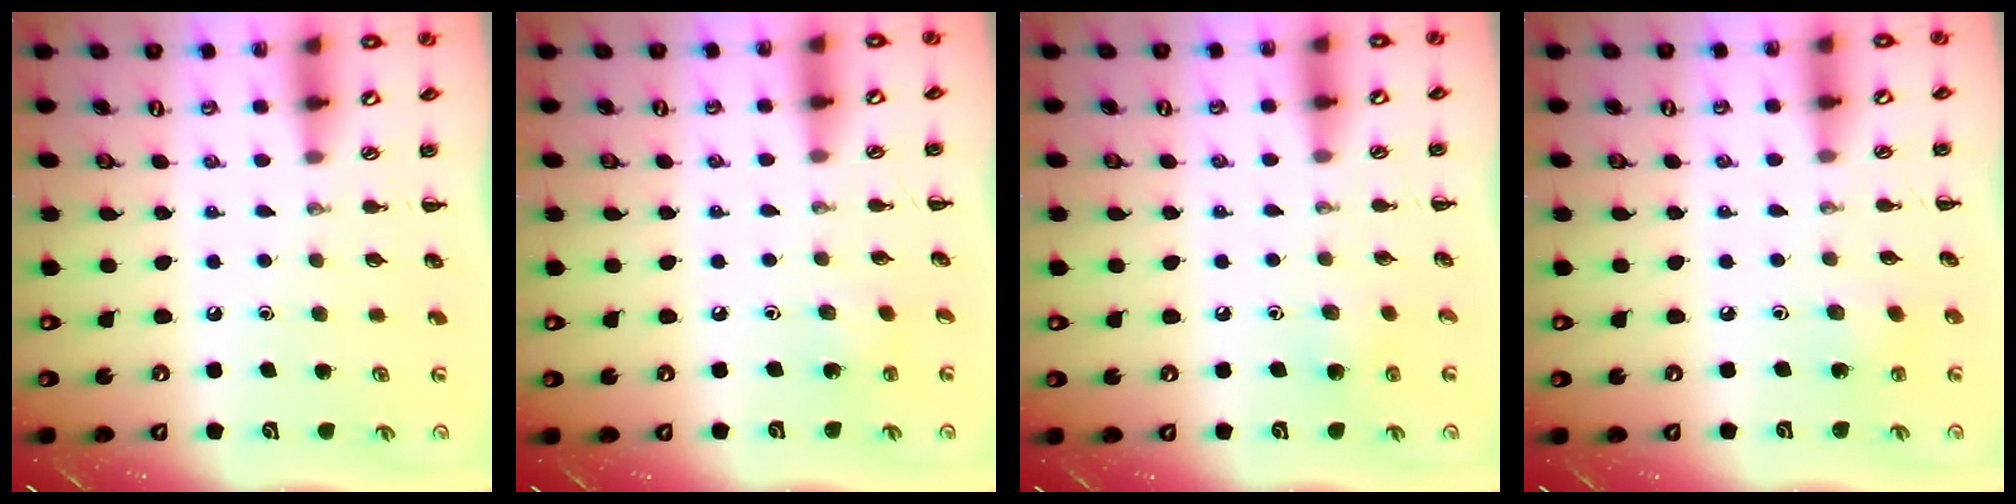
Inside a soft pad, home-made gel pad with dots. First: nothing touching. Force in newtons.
{"total": 1.9, "press": 1.8, "slide": 0.6}
{"total": 4.9, "press": 4.7, "slide": 1.2}
{"total": 2.2, "press": 2.0, "slide": 0.7}